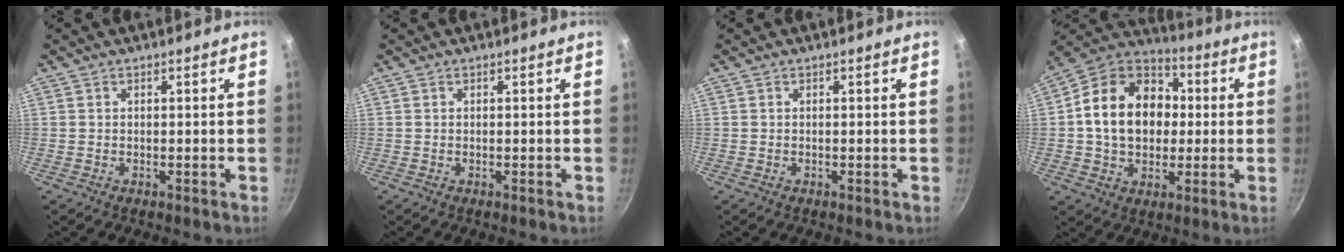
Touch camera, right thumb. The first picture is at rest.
{"total": 0.0}
{"total": 0.0}
{"total": 18.8, "force": [1.4, 14.4, 12.0], "torque": [-0.177, 0.030, 0.013]}